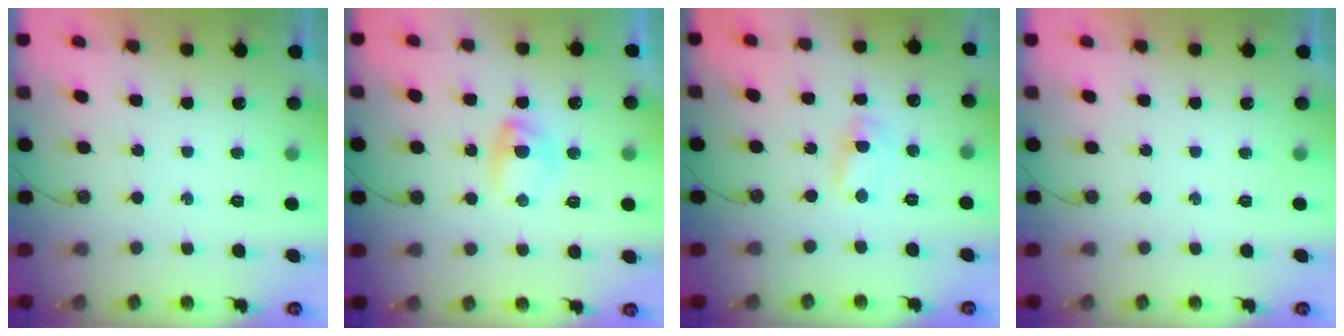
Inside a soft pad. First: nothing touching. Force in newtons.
{"total": 4.3, "press": 4.2, "slide": 0.6}
{"total": 2.9, "press": 2.9, "slide": 0.4}
{"total": 0.0}